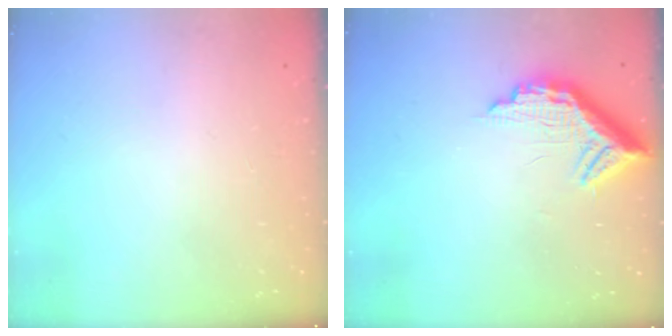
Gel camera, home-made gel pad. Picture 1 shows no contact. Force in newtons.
{"total": 13.5, "press": 13.5, "slide": 1.2}